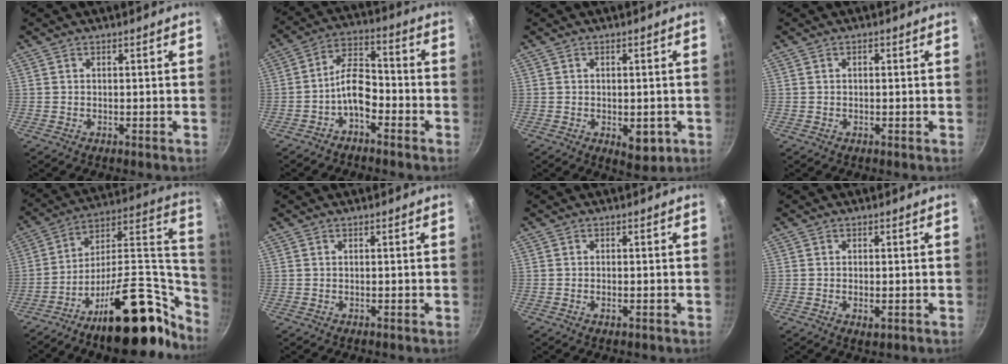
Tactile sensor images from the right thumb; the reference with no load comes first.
{"total": 7.8, "force": [-3.6, 4.2, 5.6], "torque": [-0.083, 0.050, -0.073]}
{"total": 5.2, "force": [-1.4, 2.9, 4.1], "torque": [-0.040, 0.000, -0.012]}
{"total": 0.8, "force": [0.2, 0.6, 0.6], "torque": [-0.010, 0.006, 0.003]}
{"total": 29.1, "force": [-15.4, 13.1, 20.9], "torque": [-0.240, 0.108, -0.244]}
{"total": 0.0}
{"total": 1.3, "force": [-0.4, 0.5, 1.1], "torque": [-0.023, 0.002, -0.009]}
{"total": 2.1, "force": [-0.6, 1.0, 1.8], "torque": [-0.032, -0.003, -0.009]}